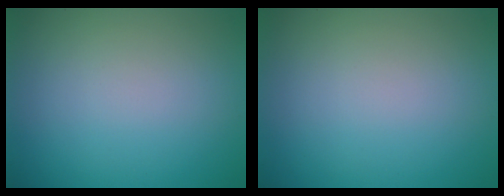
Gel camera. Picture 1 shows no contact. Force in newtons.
{"total": 0.0}